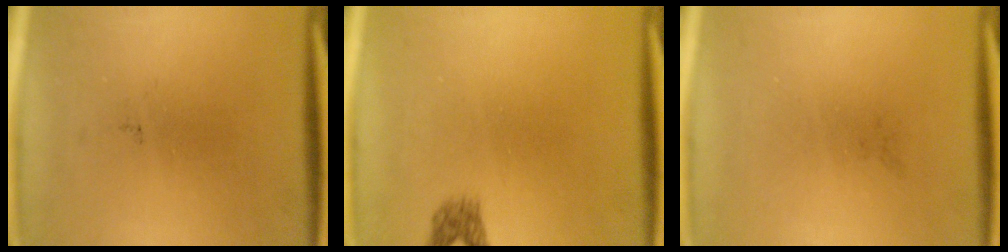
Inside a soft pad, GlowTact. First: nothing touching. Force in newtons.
{"total": 1.6}
{"total": 0.0}